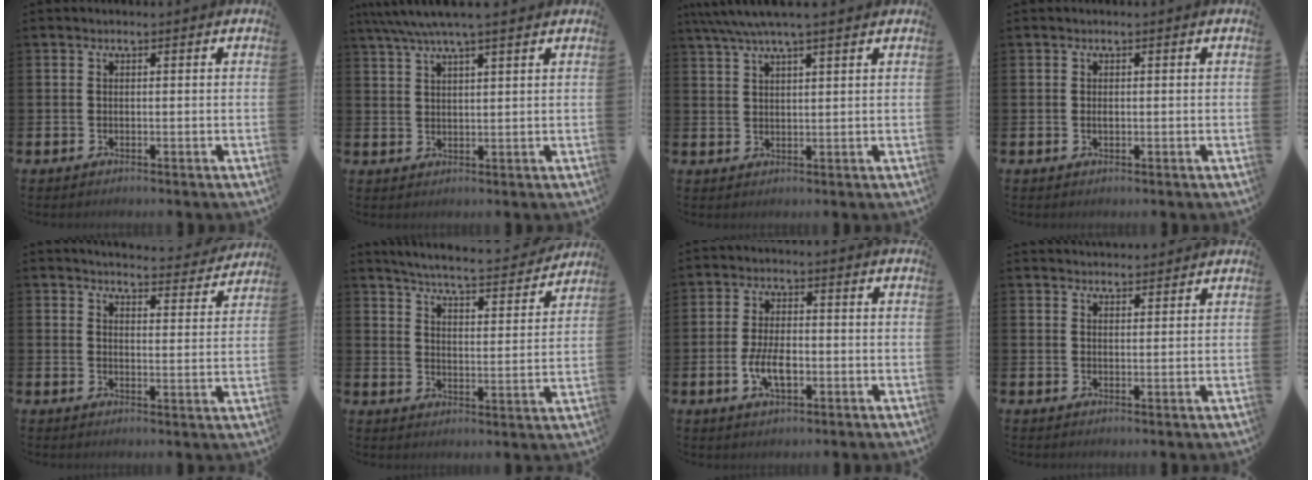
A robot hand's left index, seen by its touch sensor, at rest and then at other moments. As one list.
[{"total": 5.4, "force": [4.6, 0.4, 2.7], "torque": [-0.065, -0.009, 0.084]}, {"total": 5.0, "force": [4.2, 0.5, 2.6], "torque": [-0.060, -0.006, 0.077]}, {"total": 0.5, "force": [0.0, 0.3, 0.4], "torque": [-0.016, 0.003, 0.000]}, {"total": 4.5, "force": [4.5, 0.6, 0.4], "torque": [-0.015, -0.036, 0.076]}, {"total": 5.7, "force": [5.5, 0.1, 1.5], "torque": [-0.050, -0.043, 0.090]}, {"total": 5.0, "force": [-1.1, 2.3, 4.2], "torque": [-0.086, 0.001, -0.023]}, {"total": 2.7, "force": [2.7, 0.5, -0.1], "torque": [0.004, -0.014, 0.047]}]